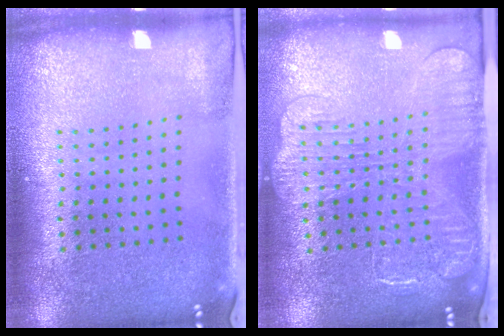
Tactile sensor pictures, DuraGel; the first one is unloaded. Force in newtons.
{"total": 2.3, "press": 2.0, "slide": 1.3}